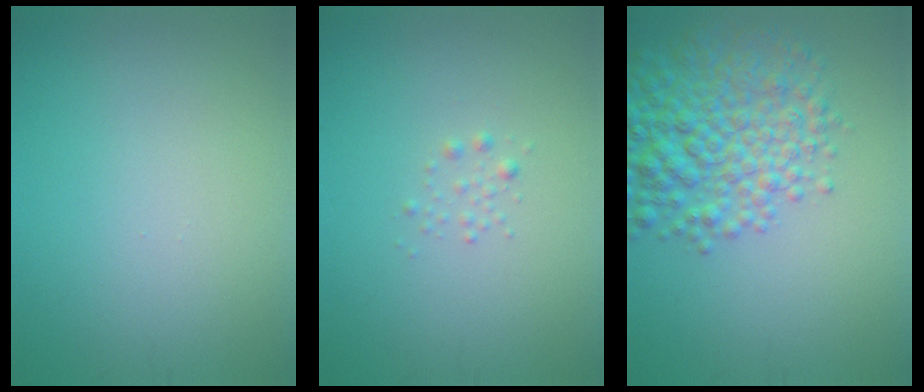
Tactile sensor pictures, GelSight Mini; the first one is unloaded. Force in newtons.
{"total": 0.7, "press": 0.7, "slide": 0.0}
{"total": 7.0, "press": 7.0, "slide": 0.2}